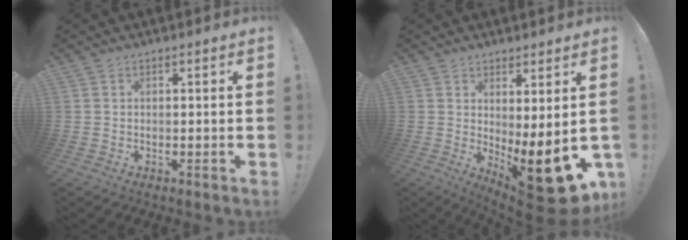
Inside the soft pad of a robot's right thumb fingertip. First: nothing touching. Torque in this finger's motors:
{"motor_torque": [0.09, 1.10, 1.36, -0.11, 0.10]}